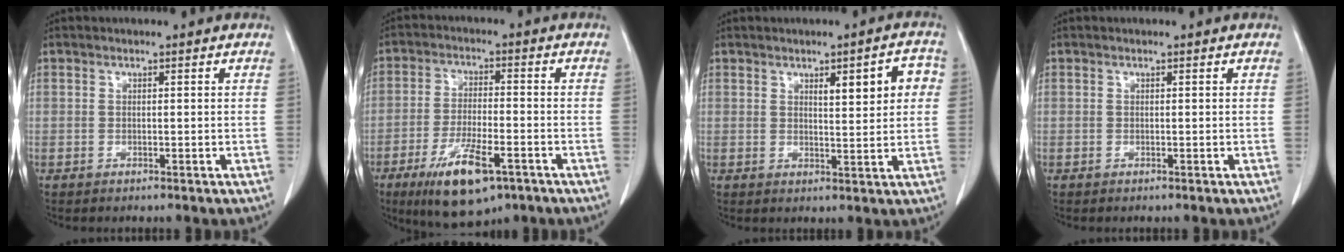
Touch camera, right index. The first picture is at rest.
{"total": 11.7, "force": [-6.5, 3.5, 9.2], "torque": [-0.169, -0.018, -0.101]}
{"total": 6.2, "force": [1.9, 1.5, 5.7], "torque": [-0.075, 0.012, 0.026]}
{"total": 0.0}